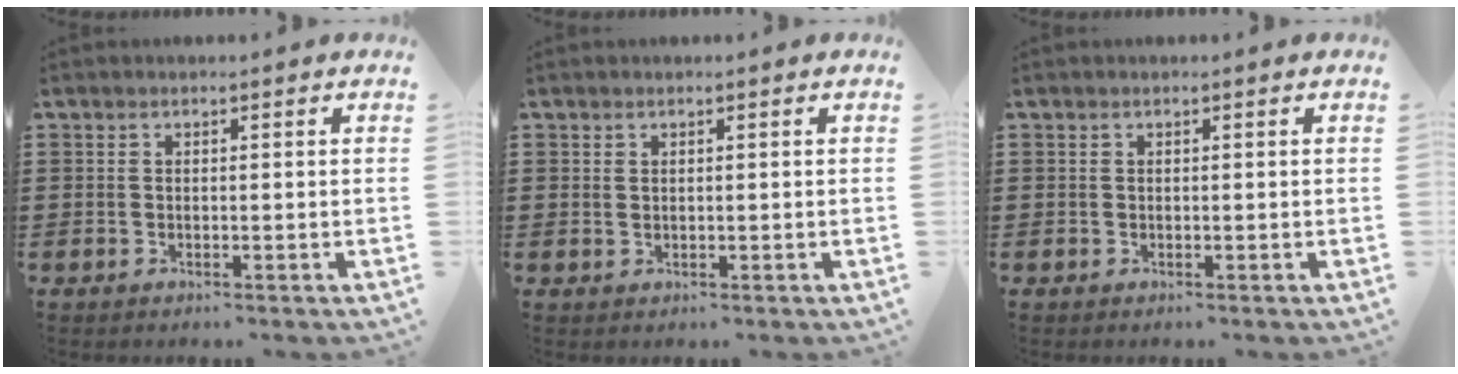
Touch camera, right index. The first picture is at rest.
{"total": 0.7, "force": [0.3, 0.5, 0.4], "torque": [-0.009, 0.004, 0.006]}
{"total": 0.0}